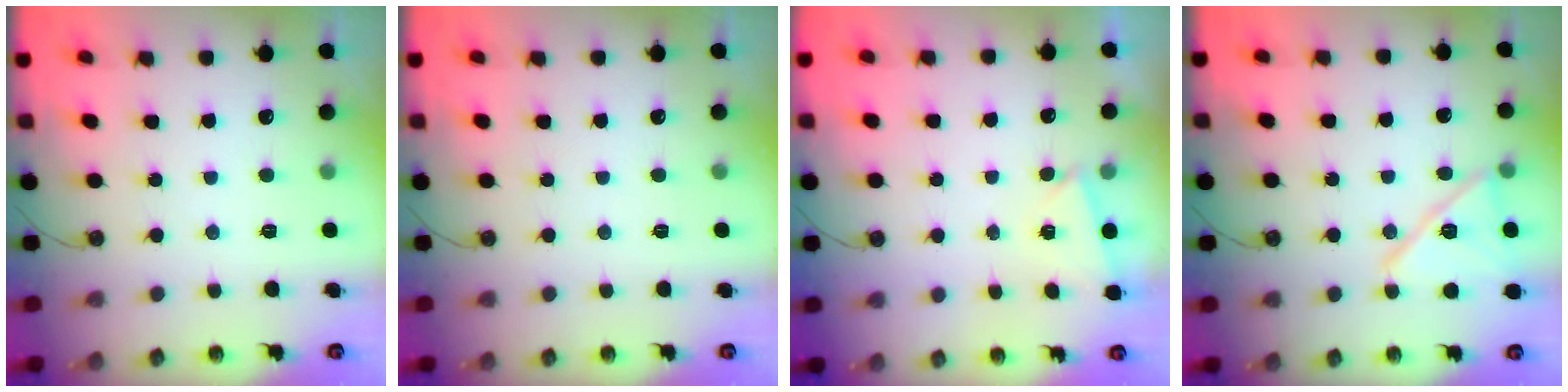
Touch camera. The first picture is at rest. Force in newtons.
{"total": 0.0}
{"total": 2.8, "press": 1.5, "slide": 2.3}
{"total": 15.9, "press": 12.7, "slide": 9.5}